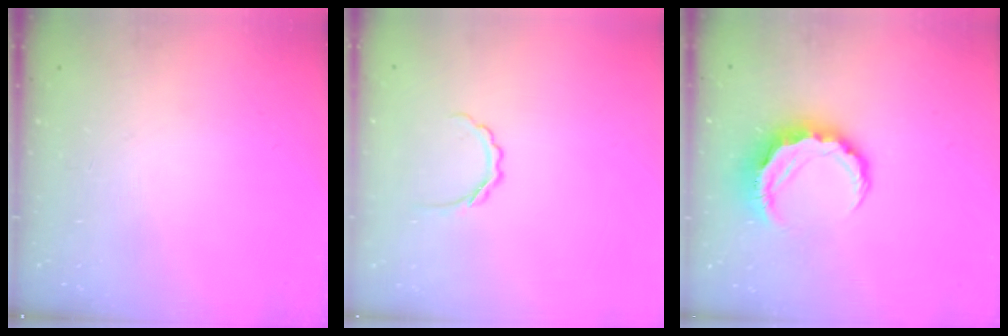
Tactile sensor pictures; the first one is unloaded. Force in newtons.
{"total": 3.7, "press": 3.7, "slide": 0.7}
{"total": 8.5, "press": 8.3, "slide": 1.8}